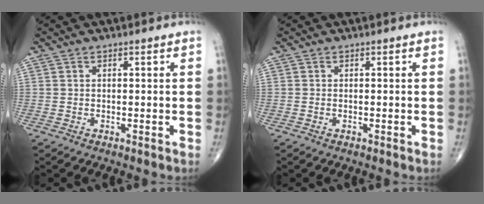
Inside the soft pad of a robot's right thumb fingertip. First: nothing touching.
{"total": 0.0}